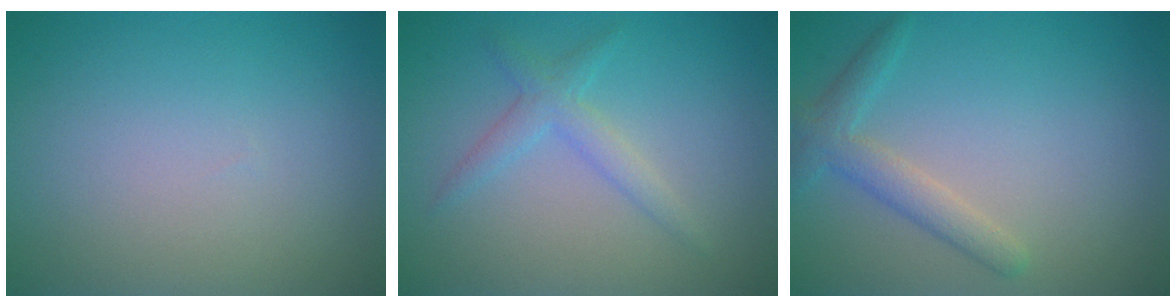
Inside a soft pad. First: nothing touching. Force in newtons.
{"total": 2.2, "press": 2.2, "slide": 0.2}
{"total": 2.7, "press": 2.7, "slide": 0.1}